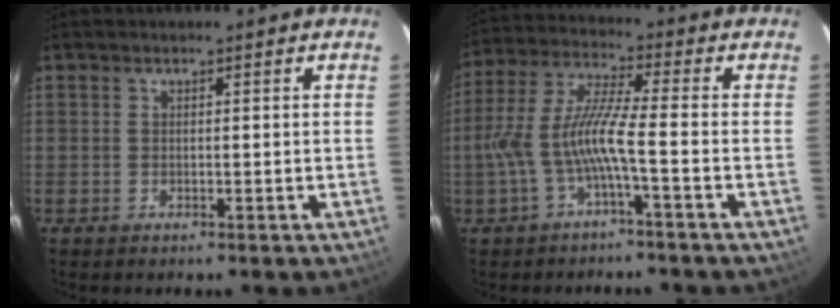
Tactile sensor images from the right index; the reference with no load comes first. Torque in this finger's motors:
{"motor_torque": [1.47, -0.53, 0.86, 0.21]}